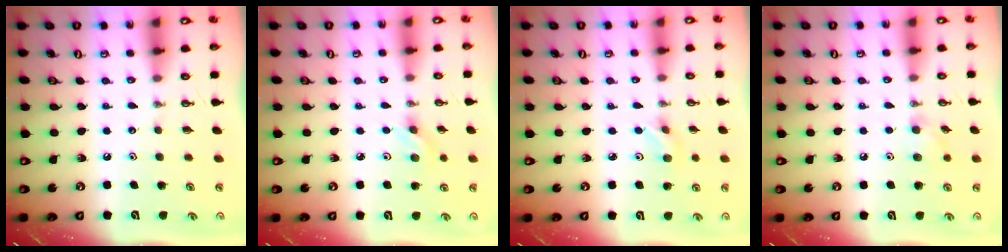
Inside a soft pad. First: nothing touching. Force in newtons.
{"total": 5.3, "press": 4.6, "slide": 2.6}
{"total": 3.6, "press": 3.5, "slide": 0.9}
{"total": 6.8, "press": 6.8, "slide": 0.8}